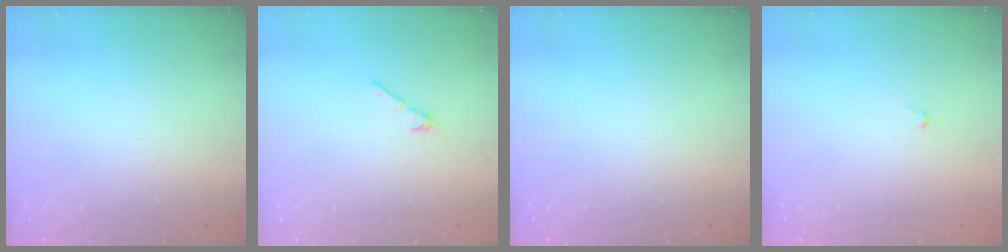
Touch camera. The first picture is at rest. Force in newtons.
{"total": 2.7, "press": 2.7, "slide": 0.7}
{"total": 0.0}
{"total": 0.0}